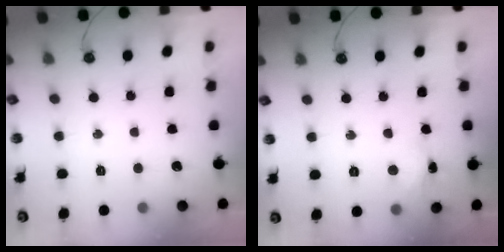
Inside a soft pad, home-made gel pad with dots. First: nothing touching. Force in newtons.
{"total": 2.9, "press": 2.9, "slide": 0.2}